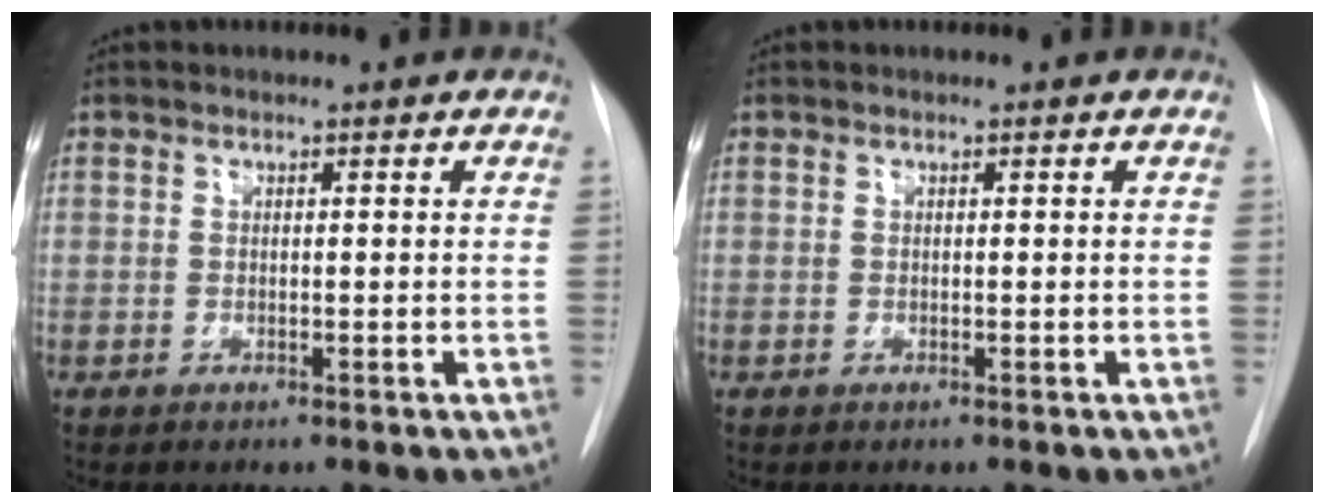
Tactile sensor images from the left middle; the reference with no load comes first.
{"total": 0.0}